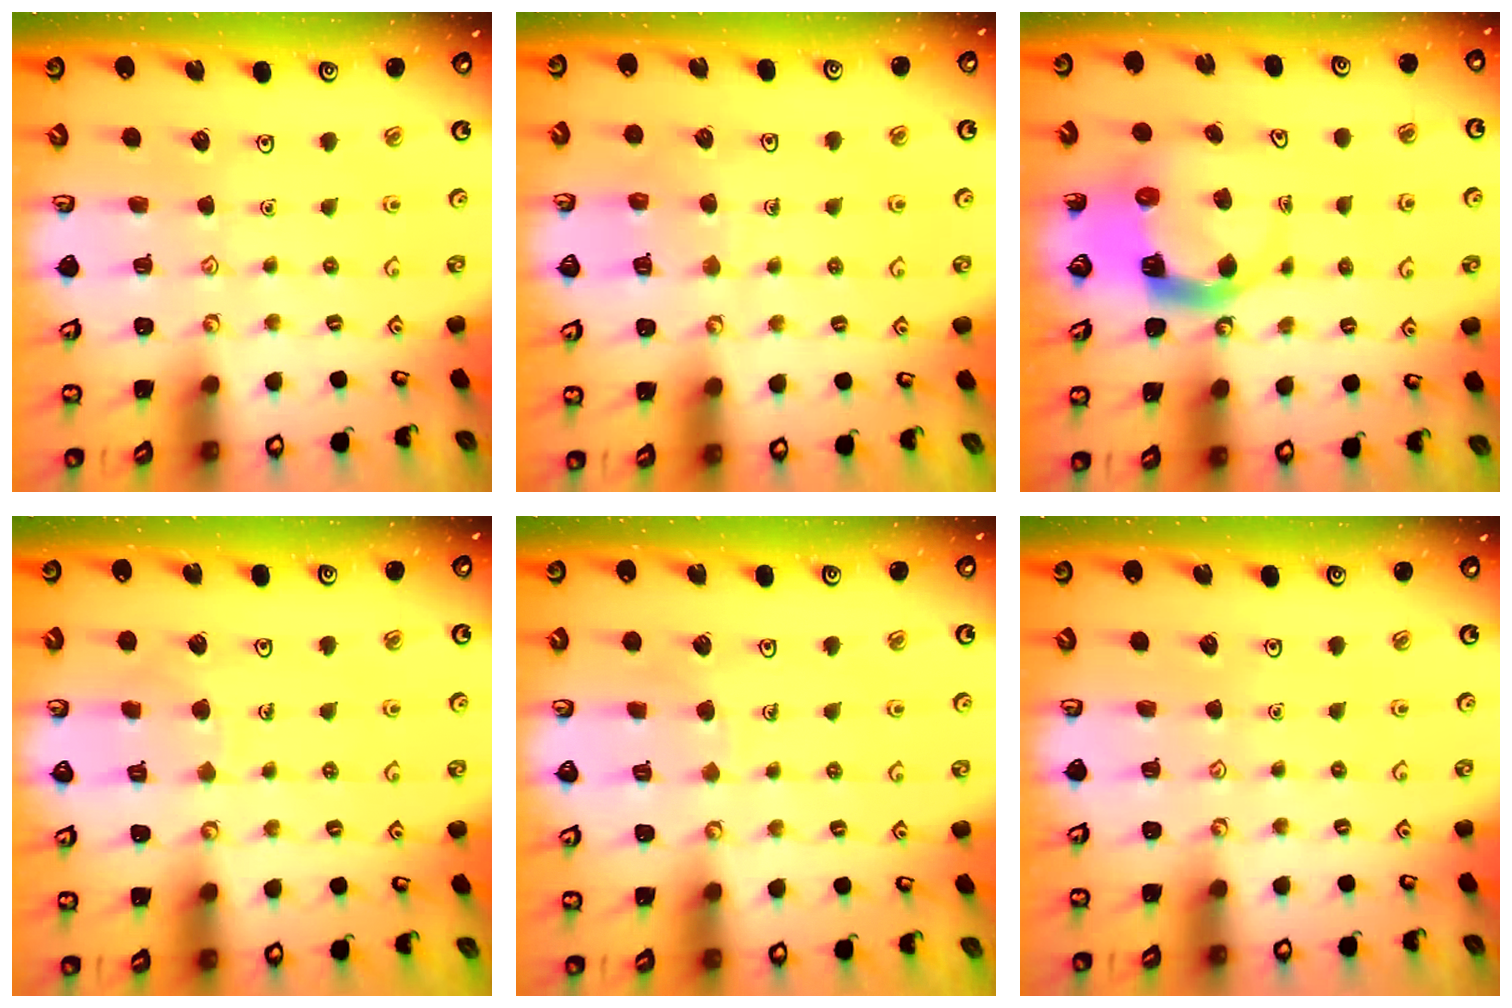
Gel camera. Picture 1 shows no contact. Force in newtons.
{"total": 5.6, "press": 5.6, "slide": 0.5}
{"total": 5.4, "press": 5.4, "slide": 0.7}
{"total": 5.8, "press": 5.8, "slide": 0.4}
{"total": 3.8, "press": 3.8, "slide": 0.3}
{"total": 0.0}